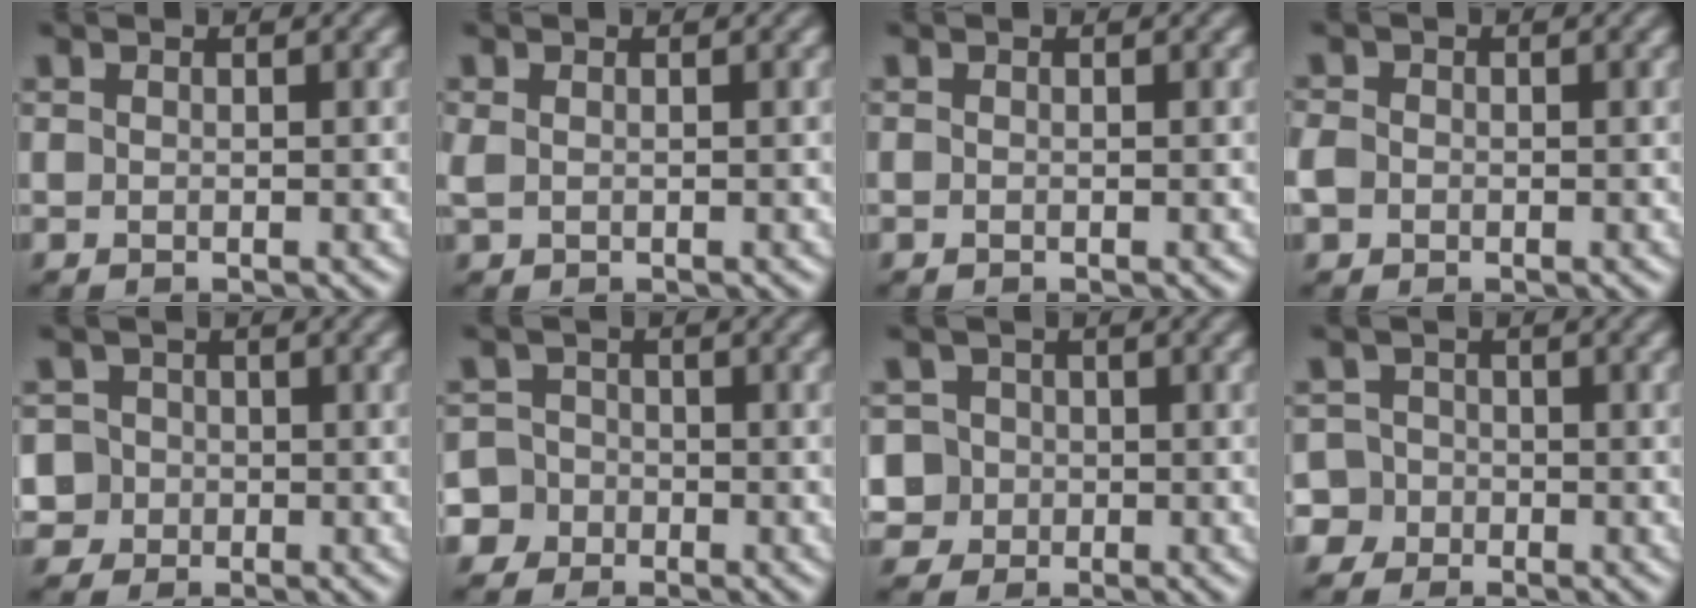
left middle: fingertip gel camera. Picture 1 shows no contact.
{"total": 0.6, "force": [0.2, 0.4, 0.3], "torque": [-0.012, 0.002, 0.005]}
{"total": 0.0}
{"total": 2.3, "force": [-0.2, 2.1, 0.9], "torque": [-0.020, 0.015, -0.014]}
{"total": 5.1, "force": [0.1, 4.8, 1.8], "torque": [-0.023, 0.037, -0.028]}
{"total": 7.0, "force": [-3.4, 6.0, 1.1], "torque": [-0.027, 0.005, -0.092]}
{"total": 5.9, "force": [0.3, 5.4, 2.3], "torque": [-0.030, 0.036, -0.028]}
{"total": 5.4, "force": [-2.2, 4.8, 1.0], "torque": [-0.013, 0.018, -0.070]}